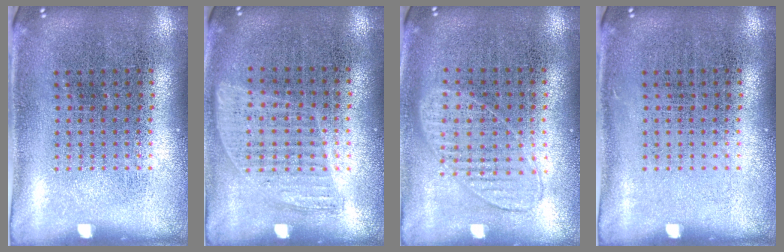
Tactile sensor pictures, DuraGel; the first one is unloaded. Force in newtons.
{"total": 0.9, "press": 0.8, "slide": 0.4}
{"total": 0.8, "press": 0.8, "slide": 0.3}
{"total": 0.0}